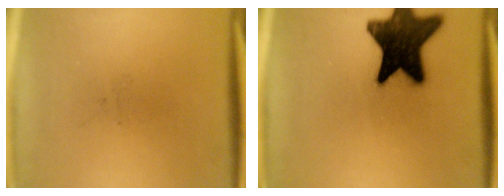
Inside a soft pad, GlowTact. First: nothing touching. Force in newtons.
{"total": 18.0}